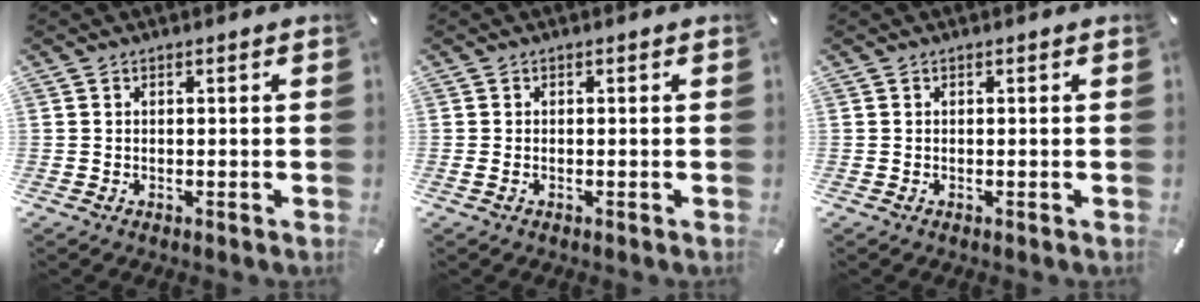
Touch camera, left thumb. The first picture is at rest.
{"total": 0.8, "force": [-0.3, 0.4, 0.6], "torque": [-0.012, -0.001, -0.005]}
{"total": 0.0}